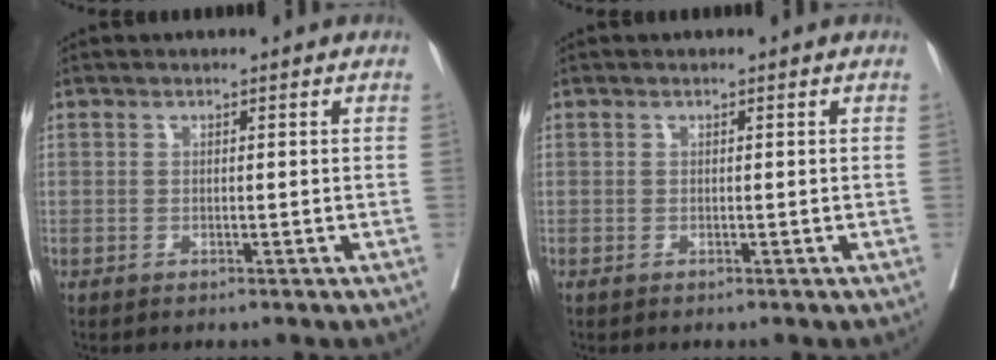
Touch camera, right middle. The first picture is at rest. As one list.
[{"total": 0.0}]